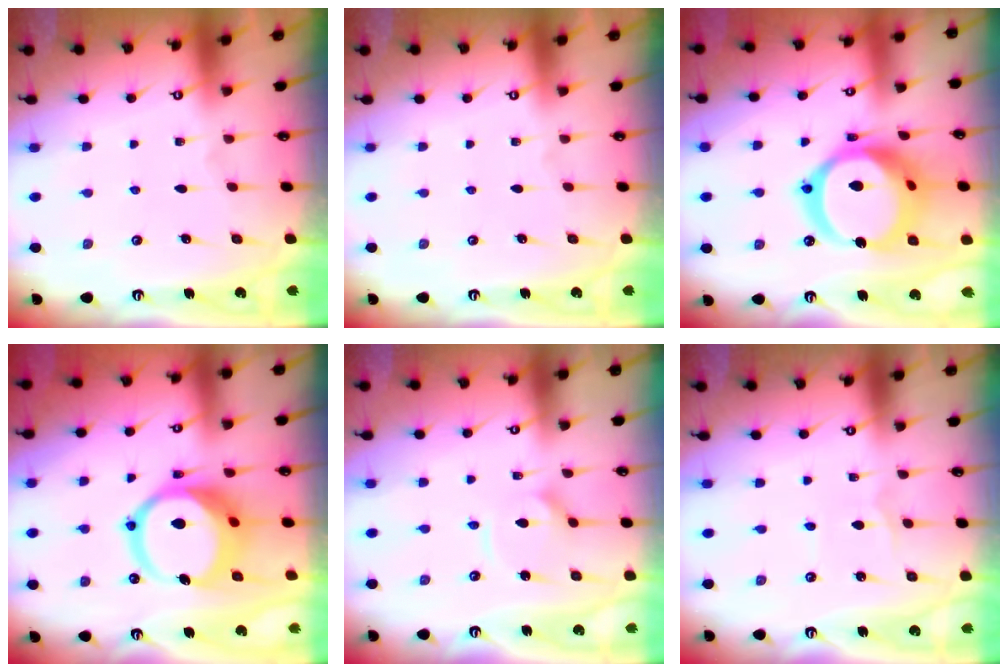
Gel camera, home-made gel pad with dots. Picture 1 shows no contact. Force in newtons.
{"total": 0.0}
{"total": 23.3, "press": 23.2, "slide": 2.7}
{"total": 15.0, "press": 14.8, "slide": 1.8}
{"total": 5.4, "press": 5.3, "slide": 0.5}
{"total": 1.1, "press": 1.1, "slide": 0.1}